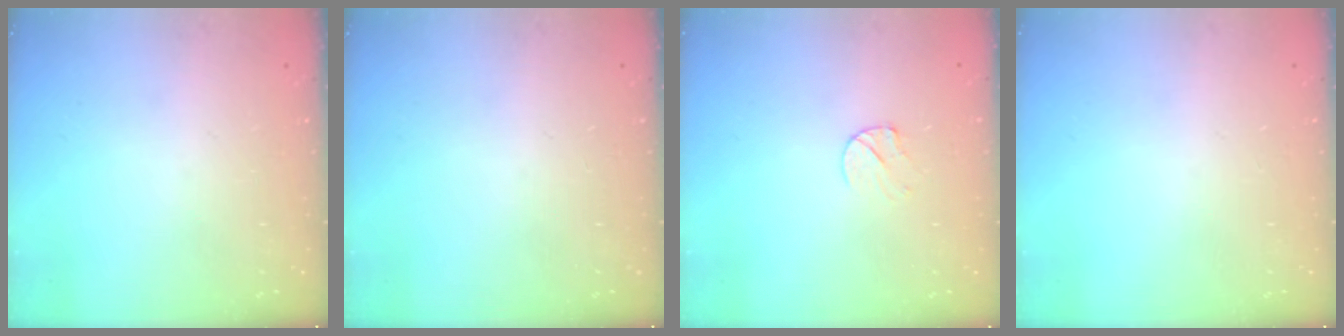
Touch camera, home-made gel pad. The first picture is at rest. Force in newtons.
{"total": 0.0}
{"total": 3.5, "press": 3.5, "slide": 0.4}
{"total": 0.0}